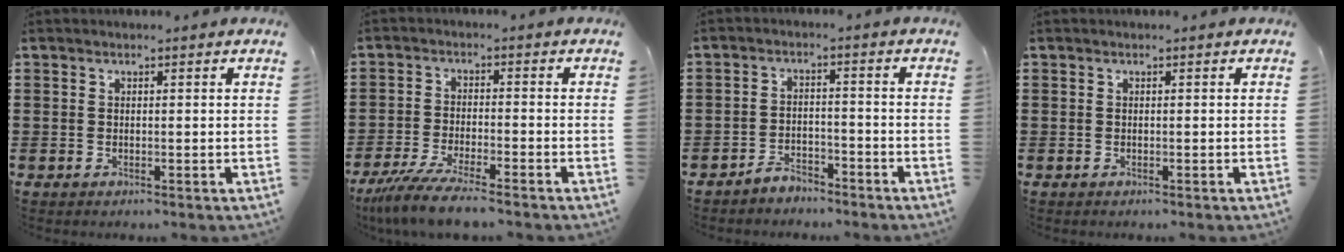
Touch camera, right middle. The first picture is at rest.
{"total": 5.9, "force": [-5.0, 0.1, 3.0], "torque": [-0.075, -0.019, -0.101]}
{"total": 3.4, "force": [-3.3, 0.8, 0.1], "torque": [-0.009, 0.005, -0.069]}
{"total": 0.0}